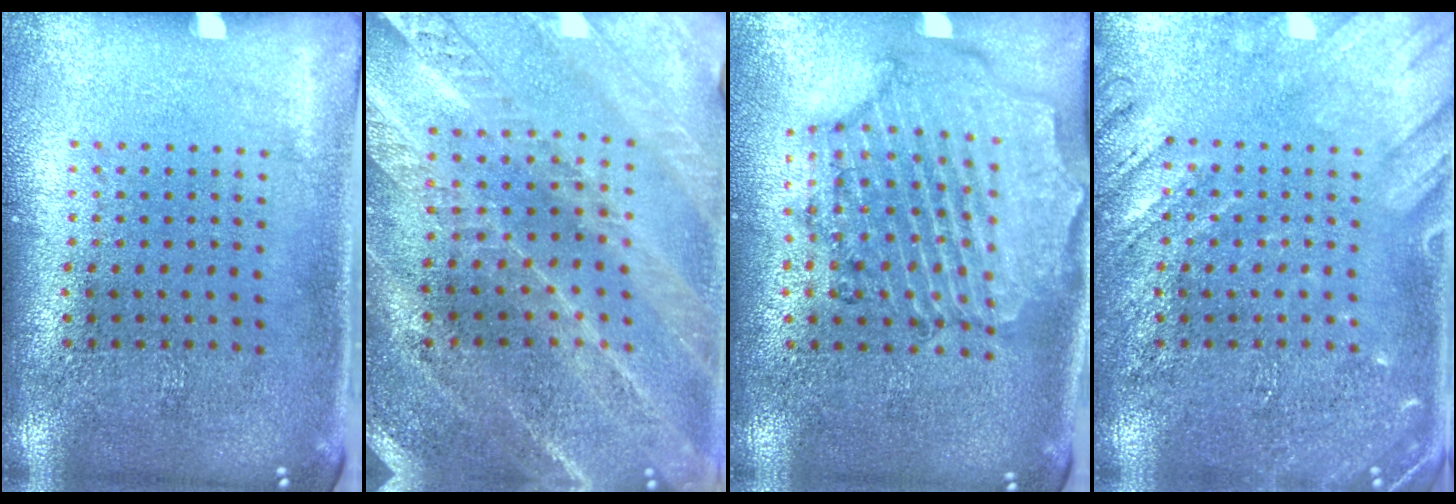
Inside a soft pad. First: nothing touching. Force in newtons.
{"total": 2.4, "press": 2.4, "slide": 0.2}
{"total": 1.4, "press": 1.4, "slide": 0.2}
{"total": 2.9, "press": 2.8, "slide": 0.3}